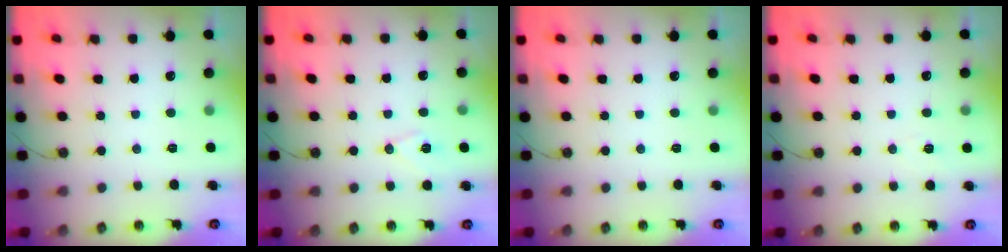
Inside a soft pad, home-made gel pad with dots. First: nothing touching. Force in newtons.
{"total": 6.8, "press": 6.2, "slide": 2.9}
{"total": 0.0}
{"total": 5.3, "press": 2.9, "slide": 4.4}